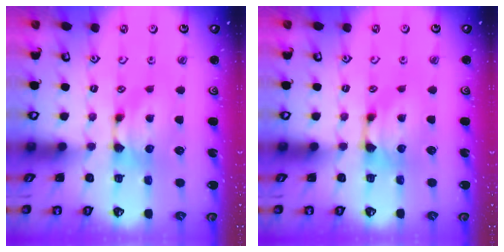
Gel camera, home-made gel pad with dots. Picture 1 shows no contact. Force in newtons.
{"total": 0.9, "press": 0.6, "slide": 0.6}